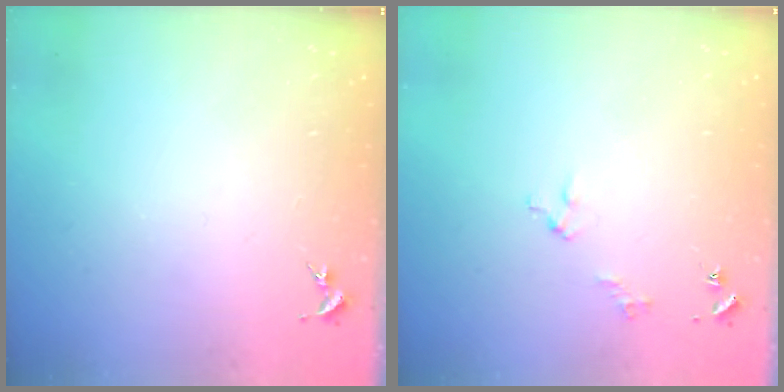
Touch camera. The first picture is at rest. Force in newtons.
{"total": 2.1, "press": 2.1, "slide": 0.2}